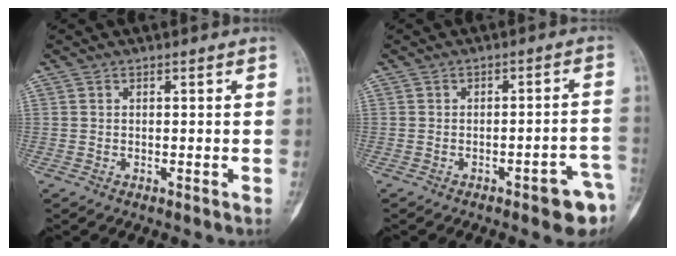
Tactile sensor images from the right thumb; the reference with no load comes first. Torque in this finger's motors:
{"motor_torque": [1.19, 0.95, 0.20, -0.43, 0.23]}